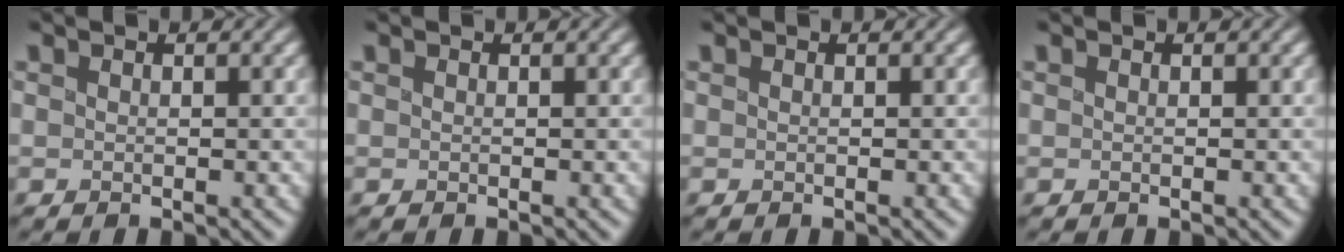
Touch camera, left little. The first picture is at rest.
{"total": 0.0}
{"total": 0.0}
{"total": 0.0}